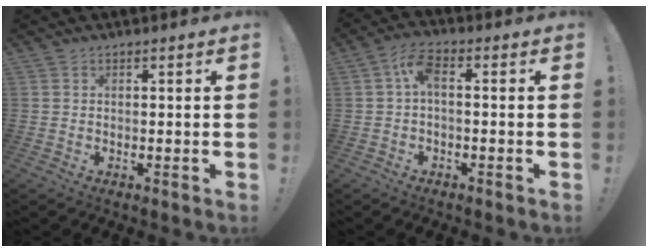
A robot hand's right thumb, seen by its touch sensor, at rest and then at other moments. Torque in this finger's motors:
{"motor_torque": [0.66, 0.63, 0.67, -0.19, 0.18]}